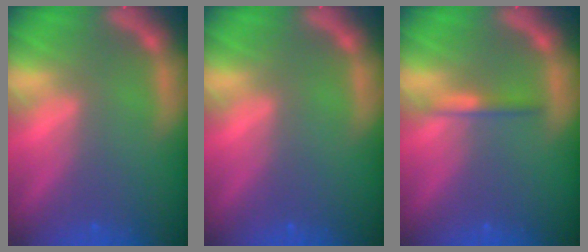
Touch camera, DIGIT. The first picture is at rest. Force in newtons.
{"total": 0.0}
{"total": 1.4}